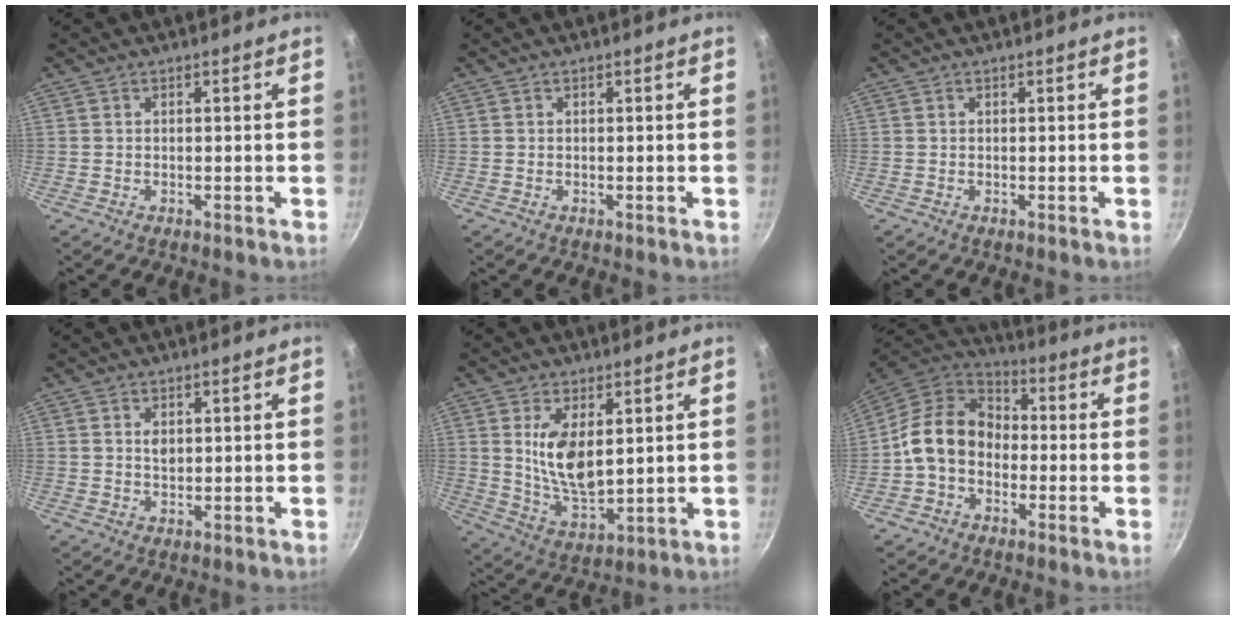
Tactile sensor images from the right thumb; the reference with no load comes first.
{"total": 0.0}
{"total": 0.0}
{"total": 2.0, "force": [0.6, 1.2, 1.4], "torque": [-0.020, -0.005, 0.014]}
{"total": 10.6, "force": [2.6, 5.3, 8.8], "torque": [-0.151, -0.026, 0.064]}
{"total": 12.9, "force": [-2.3, 9.9, 8.0], "torque": [-0.133, 0.040, -0.058]}